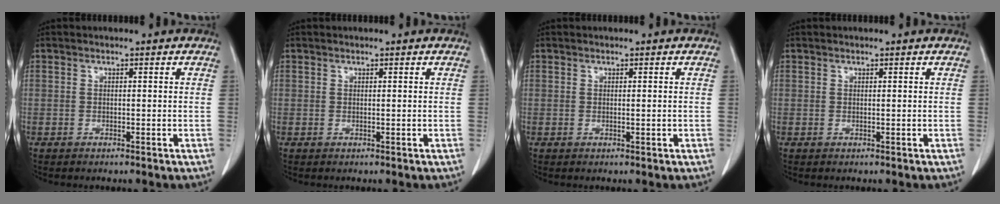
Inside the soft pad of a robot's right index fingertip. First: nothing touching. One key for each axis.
{"total": 0.0}
{"total": 0.7, "fx": -0.1, "fy": 0.1, "fz": 0.7, "tx": -0.013, "ty": -0.001, "tz": 0.003}
{"total": 0.0}